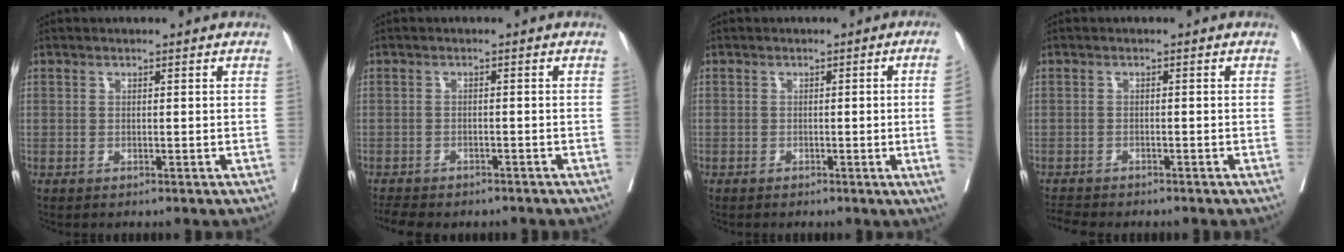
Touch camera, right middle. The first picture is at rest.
{"total": 6.6, "force": [-5.7, 2.3, 2.4], "torque": [-0.037, 0.001, -0.078]}
{"total": 4.3, "force": [-0.7, -1.6, 3.9], "torque": [-0.044, -0.008, -0.011]}
{"total": 3.4, "force": [-3.2, 0.7, 0.8], "torque": [-0.012, -0.009, -0.052]}